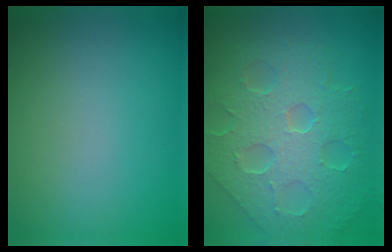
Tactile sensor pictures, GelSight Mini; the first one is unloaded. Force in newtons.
{"total": 8.8, "press": 6.1, "slide": 6.3}